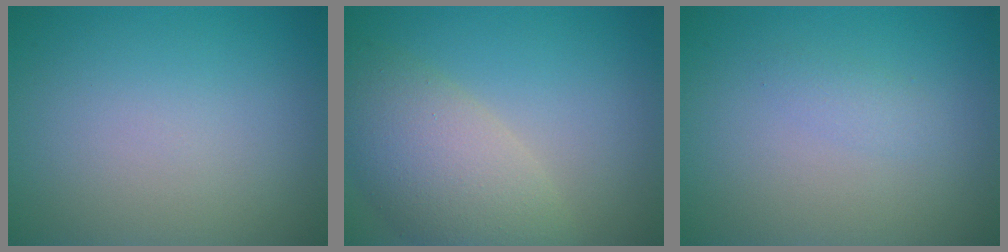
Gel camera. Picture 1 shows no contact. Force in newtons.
{"total": 6.9, "press": 6.9, "slide": 0.9}
{"total": 1.0, "press": 1.0, "slide": 0.0}